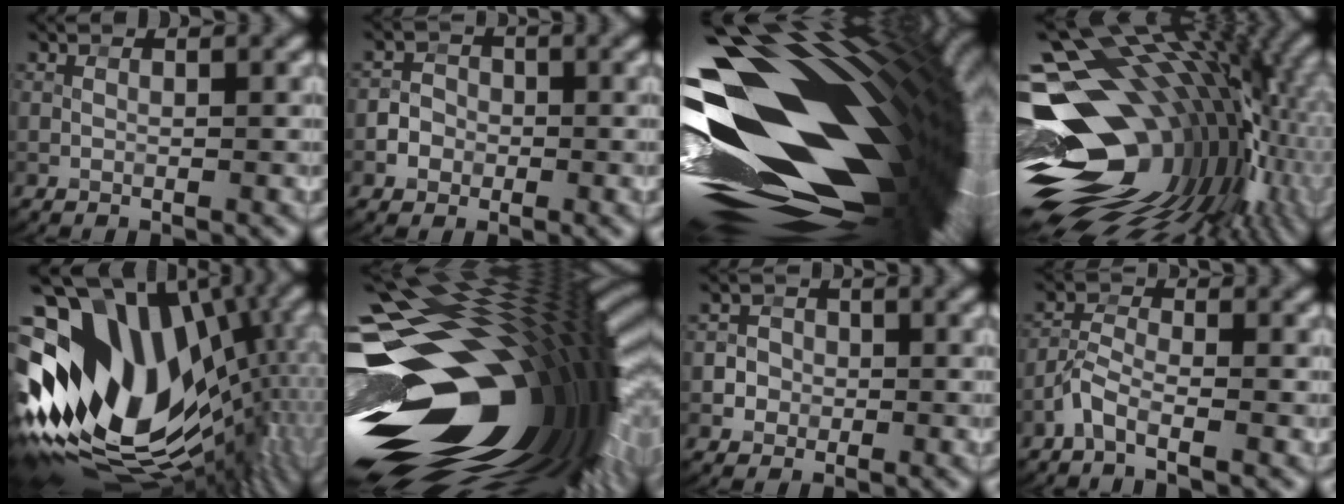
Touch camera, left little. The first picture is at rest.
{"total": 1.9, "force": [-1.1, 1.6, -0.1], "torque": [0.022, 0.001, -0.031]}
{"total": 20.8, "force": [-1.7, 10.6, 17.8], "torque": [-0.311, 0.009, -0.018]}
{"total": 19.2, "force": [0.4, 11.6, 15.3], "torque": [-0.254, -0.030, 0.013]}
{"total": 18.6, "force": [3.3, 11.6, 14.1], "torque": [-0.268, -0.019, 0.084]}
{"total": 19.5, "force": [-3.0, 10.4, 16.2], "torque": [-0.282, -0.056, -0.044]}
{"total": 1.9, "force": [-0.7, 1.7, 0.0], "torque": [0.020, 0.001, -0.024]}
{"total": 2.3, "force": [-2.1, 0.2, 1.0], "torque": [-0.028, 0.007, -0.051]}